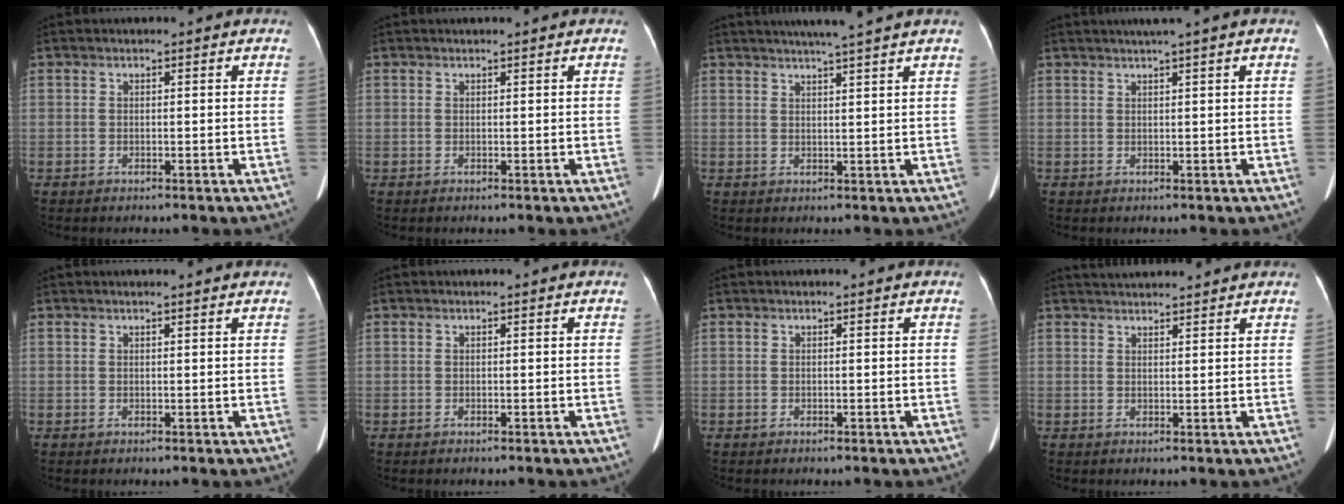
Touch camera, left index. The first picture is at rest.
{"total": 0.0}
{"total": 6.6, "force": [5.4, -1.1, 3.5], "torque": [-0.051, 0.014, 0.072]}
{"total": 2.8, "force": [1.9, -0.6, 2.0], "torque": [-0.033, 0.012, 0.035]}
{"total": 1.6, "force": [1.5, -0.1, 0.6], "torque": [-0.014, 0.010, 0.018]}
{"total": 0.0}
{"total": 0.0}
{"total": 5.6, "force": [5.4, 0.4, 1.4], "torque": [-0.022, 0.037, 0.075]}